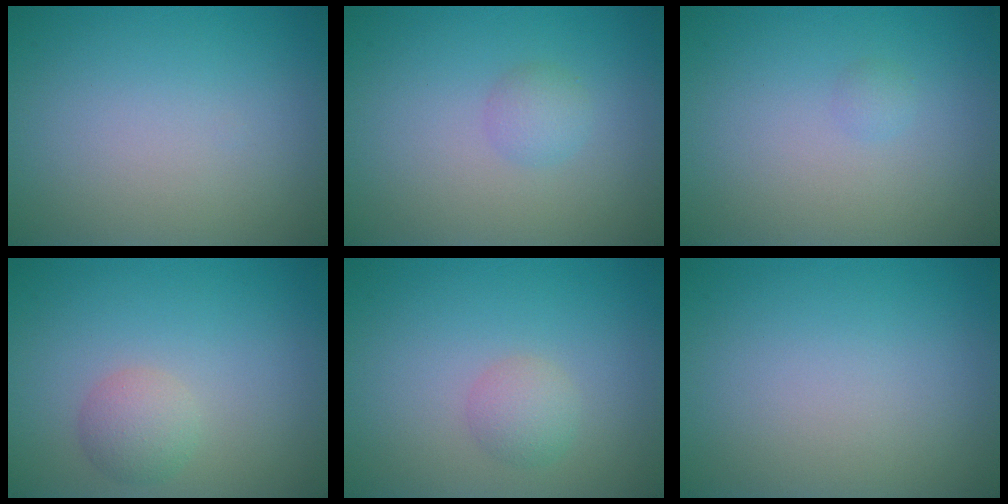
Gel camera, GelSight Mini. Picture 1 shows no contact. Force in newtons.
{"total": 1.5, "press": 1.5, "slide": 0.1}
{"total": 0.6, "press": 0.6, "slide": 0.0}
{"total": 2.2, "press": 2.2, "slide": 0.1}
{"total": 1.8, "press": 1.8, "slide": 0.0}
{"total": 0.0}